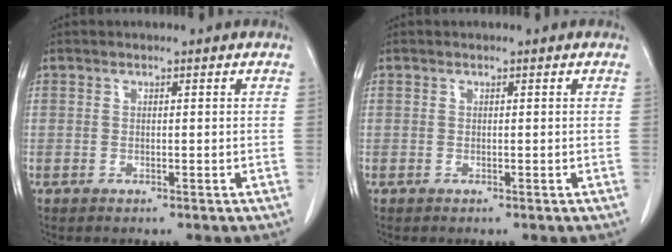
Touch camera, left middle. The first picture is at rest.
{"total": 0.0}